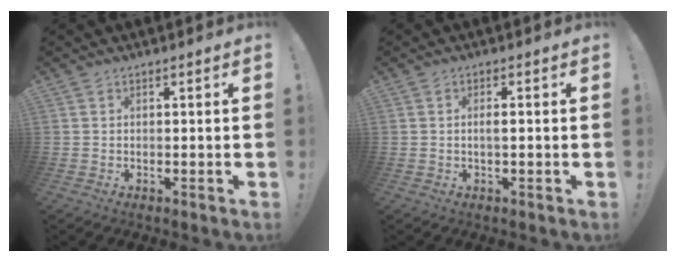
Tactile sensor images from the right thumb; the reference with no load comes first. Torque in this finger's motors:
{"motor_torque": [-0.35, -0.19, 0.06, 0.24, 0.06]}